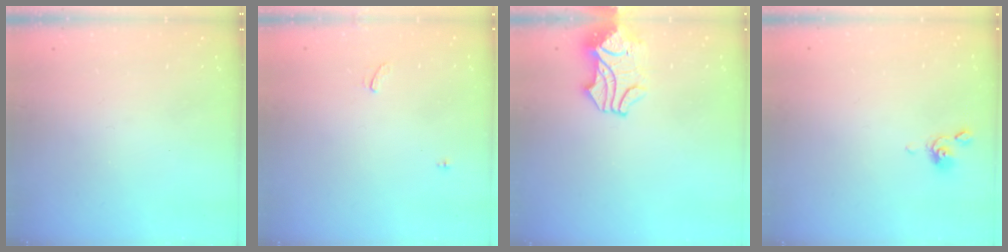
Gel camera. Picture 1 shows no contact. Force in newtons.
{"total": 1.5, "press": 1.2, "slide": 1.0}
{"total": 6.1, "press": 6.1, "slide": 0.9}
{"total": 1.3, "press": 1.2, "slide": 0.4}